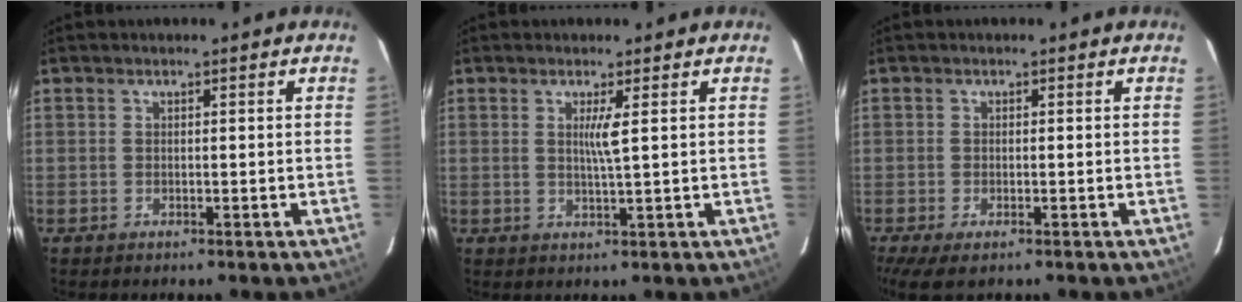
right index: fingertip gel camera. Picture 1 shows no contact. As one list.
[{"total": 2.6, "force": [0.7, -0.5, 2.4], "torque": [-0.048, -0.006, 0.013]}, {"total": 5.7, "force": [-3.8, 2.0, 3.7], "torque": [-0.068, -0.017, -0.063]}]